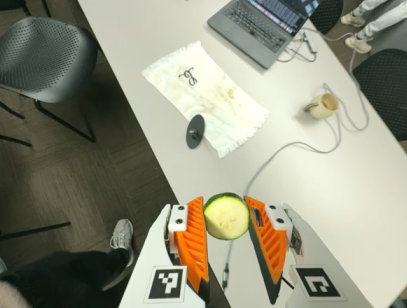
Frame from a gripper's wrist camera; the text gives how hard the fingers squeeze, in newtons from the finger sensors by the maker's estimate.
{"total": 8.4, "left": 8.1, "right": 8.7}